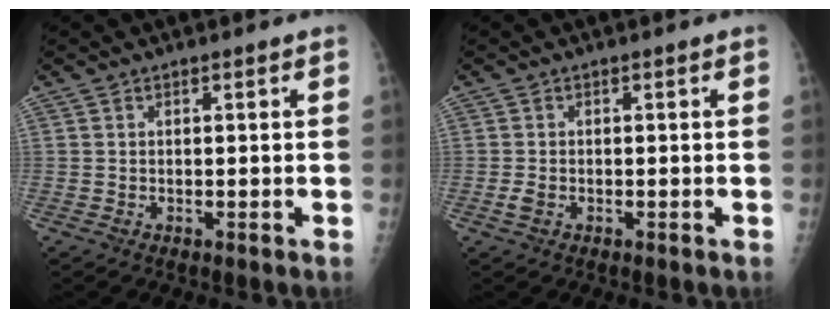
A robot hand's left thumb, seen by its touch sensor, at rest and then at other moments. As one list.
[{"total": 1.7, "force": [-0.7, 1.1, 1.0], "torque": [-0.023, 0.004, -0.012]}]